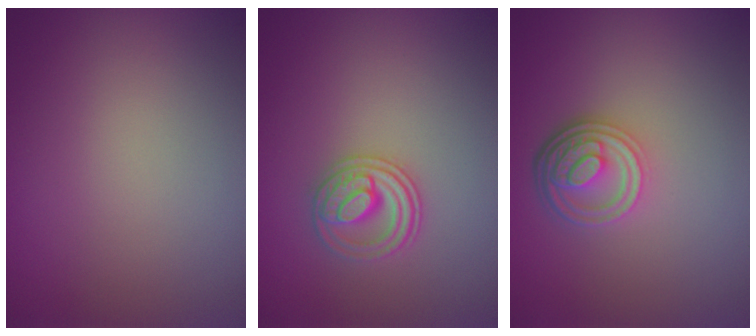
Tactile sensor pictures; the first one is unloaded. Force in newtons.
{"total": 2.6, "press": 2.6, "slide": 0.5}
{"total": 4.6, "press": 3.4, "slide": 3.1}